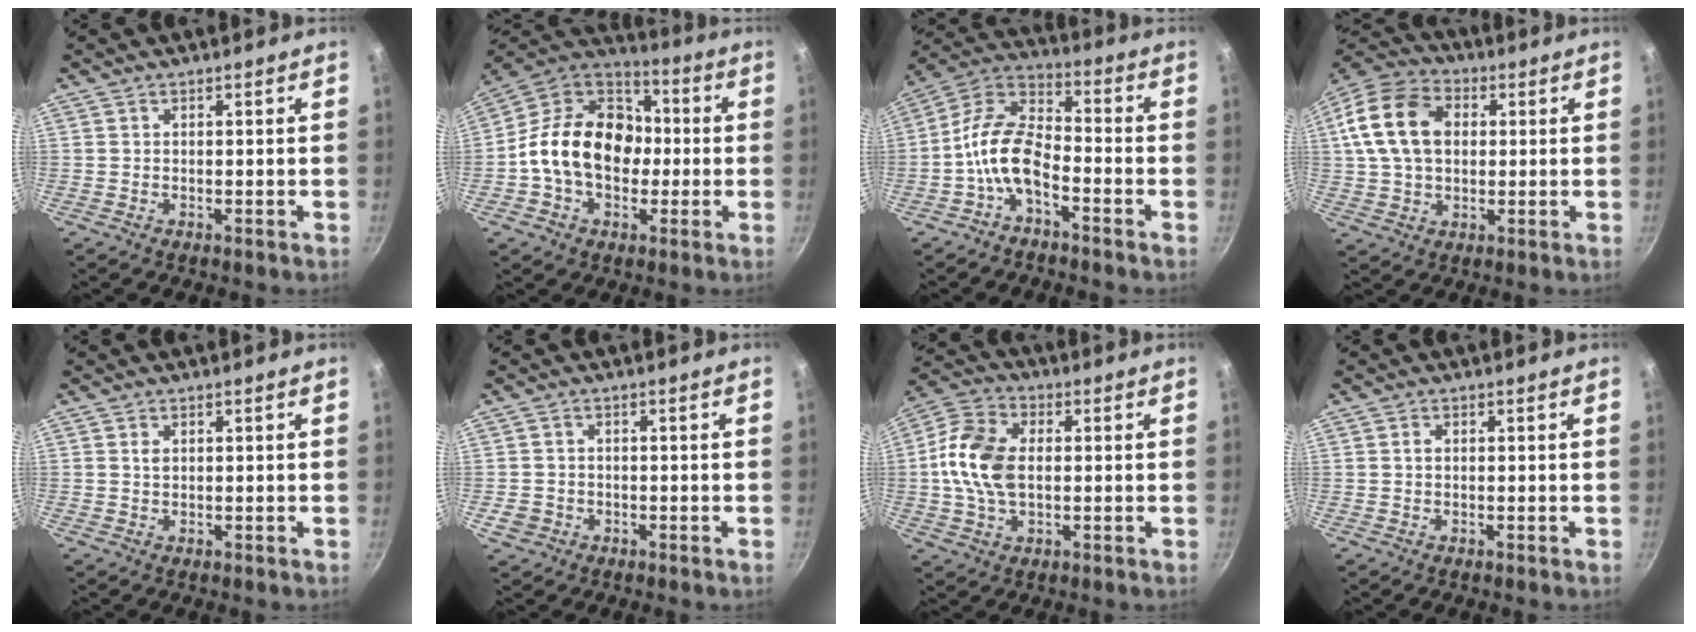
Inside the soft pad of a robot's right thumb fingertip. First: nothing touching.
{"total": 19.8, "force": [-1.1, 14.9, 13.0], "torque": [-0.184, 0.046, -0.035]}
{"total": 10.8, "force": [-4.5, 5.6, 8.0], "torque": [-0.147, 0.054, -0.105]}
{"total": 15.9, "force": [3.0, 11.4, 10.7], "torque": [-0.182, 0.020, 0.043]}
{"total": 1.1, "force": [0.3, 0.7, 0.7], "torque": [-0.012, 0.001, 0.006]}
{"total": 3.4, "force": [-1.1, 3.0, 1.2], "torque": [-0.015, 0.011, -0.014]}
{"total": 13.0, "force": [0.2, 8.3, 10.0], "torque": [-0.183, 0.019, -0.011]}
{"total": 0.7, "force": [0.0, 0.5, 0.5], "torque": [-0.008, 0.004, 0.001]}